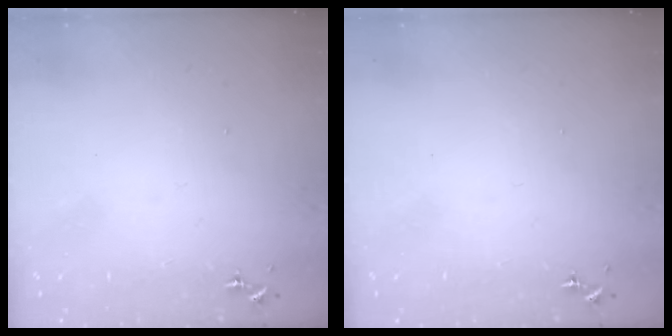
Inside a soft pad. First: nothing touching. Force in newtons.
{"total": 0.0}